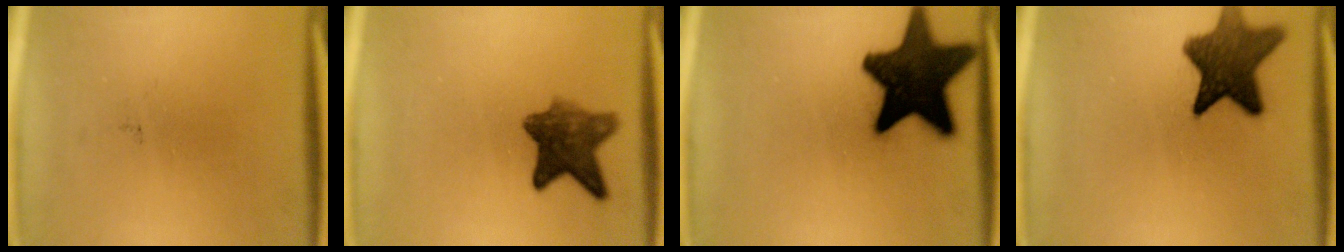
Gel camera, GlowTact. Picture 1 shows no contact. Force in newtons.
{"total": 7.6}
{"total": 18.7}
{"total": 10.7}